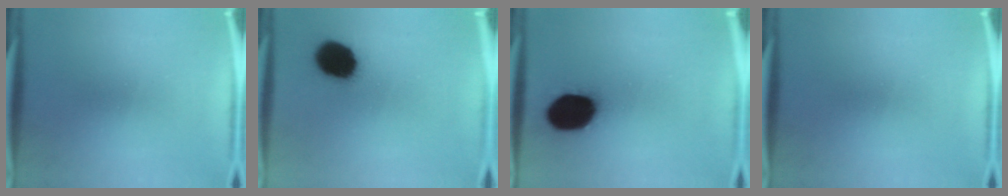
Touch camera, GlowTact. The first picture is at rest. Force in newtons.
{"total": 14.0}
{"total": 17.8}
{"total": 0.0}